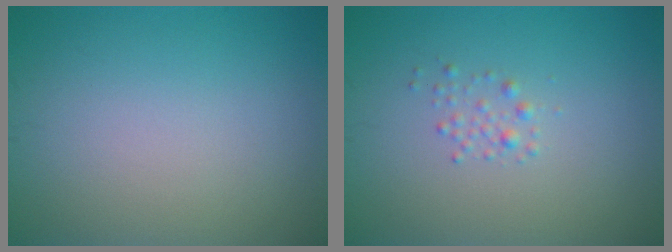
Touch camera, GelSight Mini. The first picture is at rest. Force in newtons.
{"total": 1.1, "press": 1.1, "slide": 0.1}